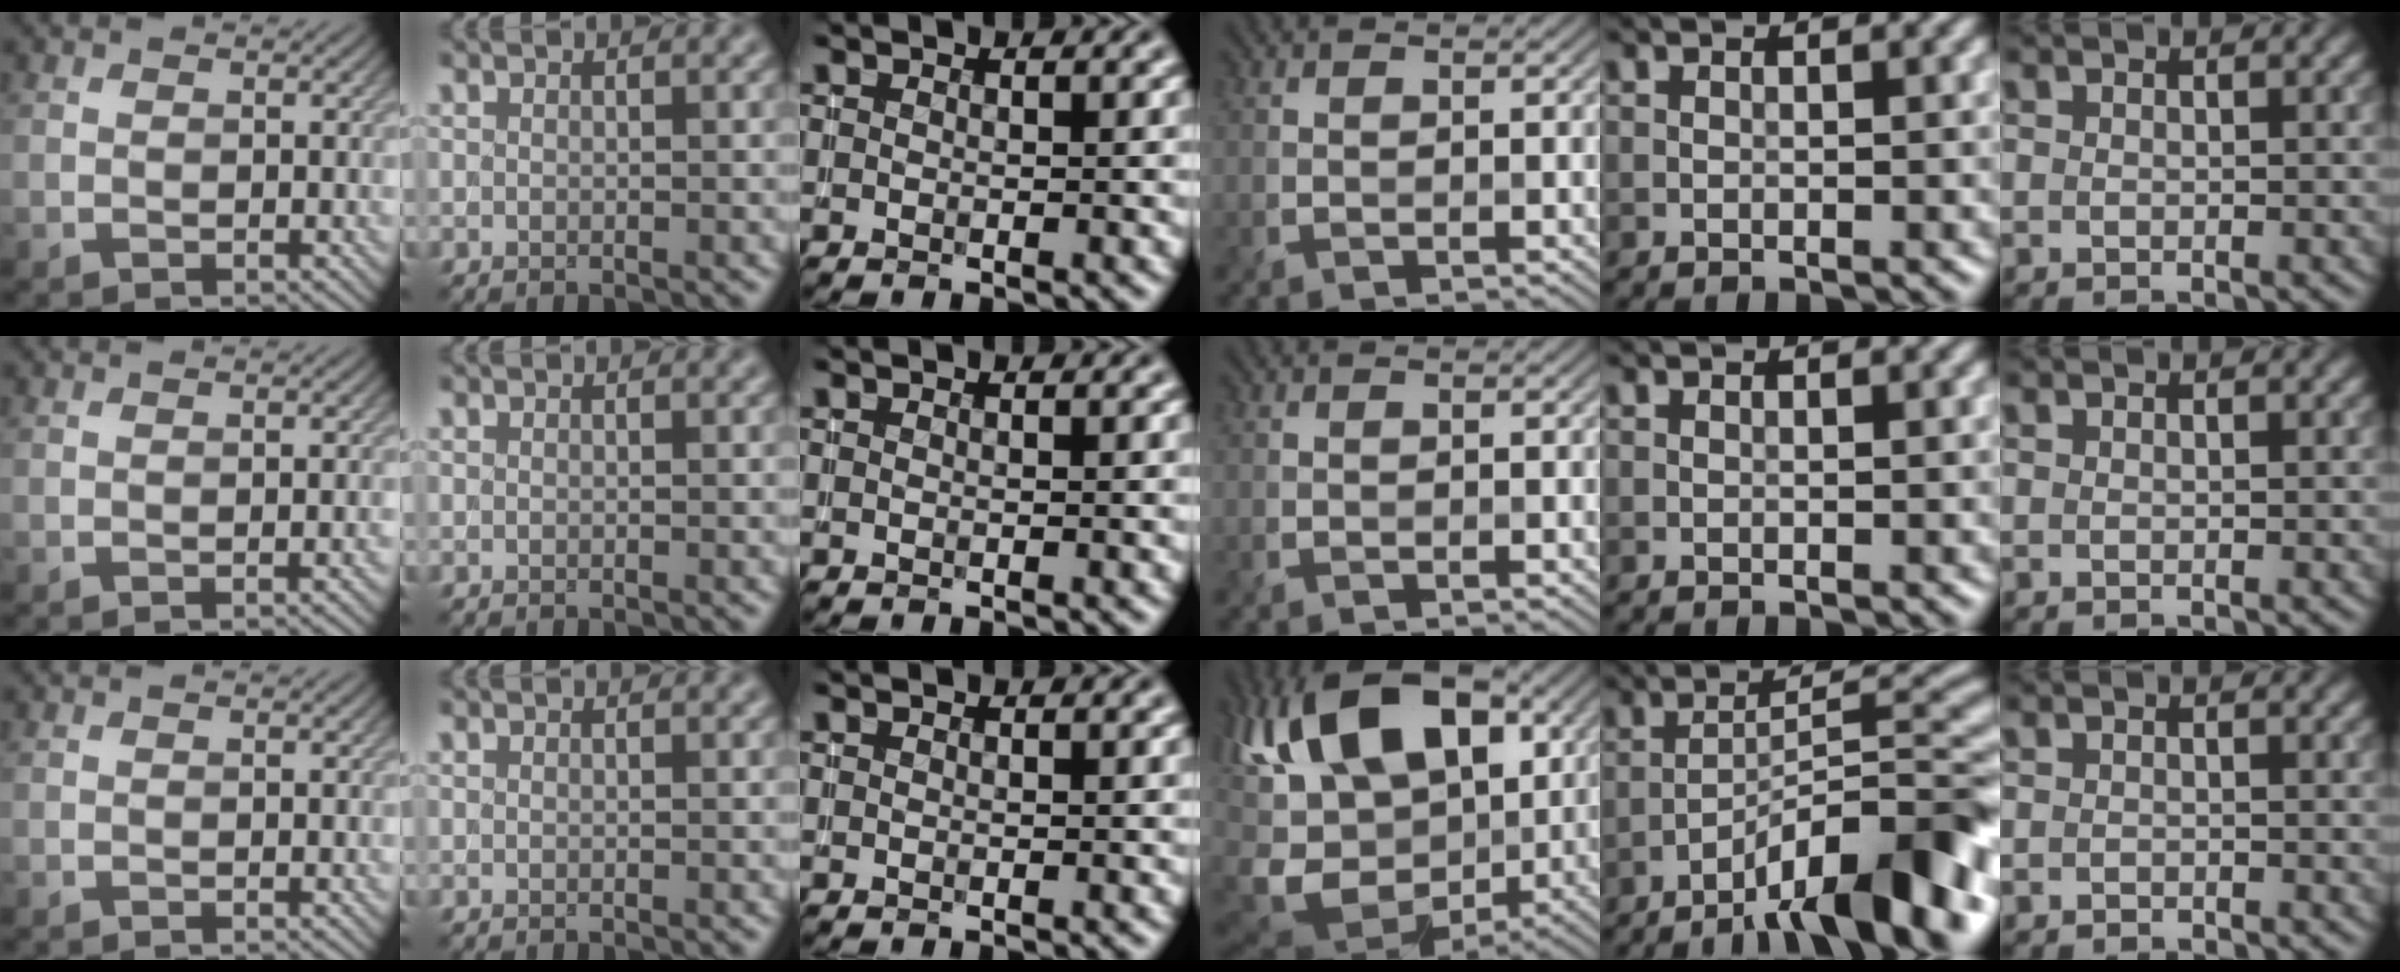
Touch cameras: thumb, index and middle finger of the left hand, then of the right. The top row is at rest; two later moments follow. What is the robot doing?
{"motion": "insert", "object": "backpack"}